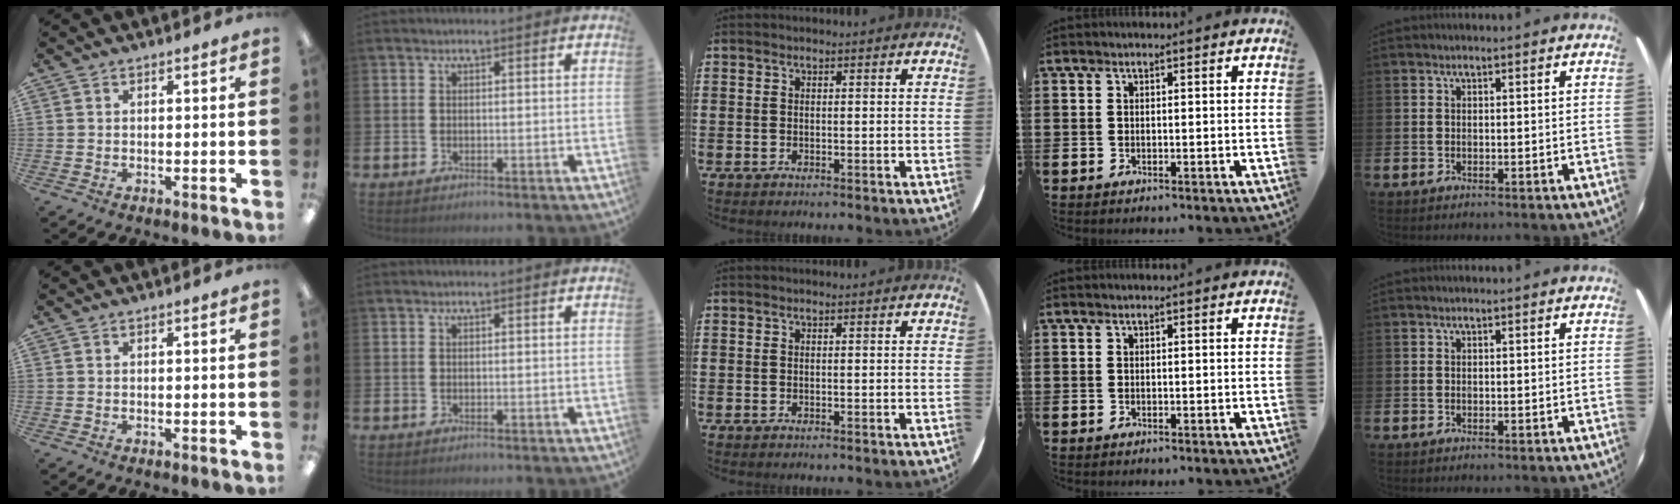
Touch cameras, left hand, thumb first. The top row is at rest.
{}